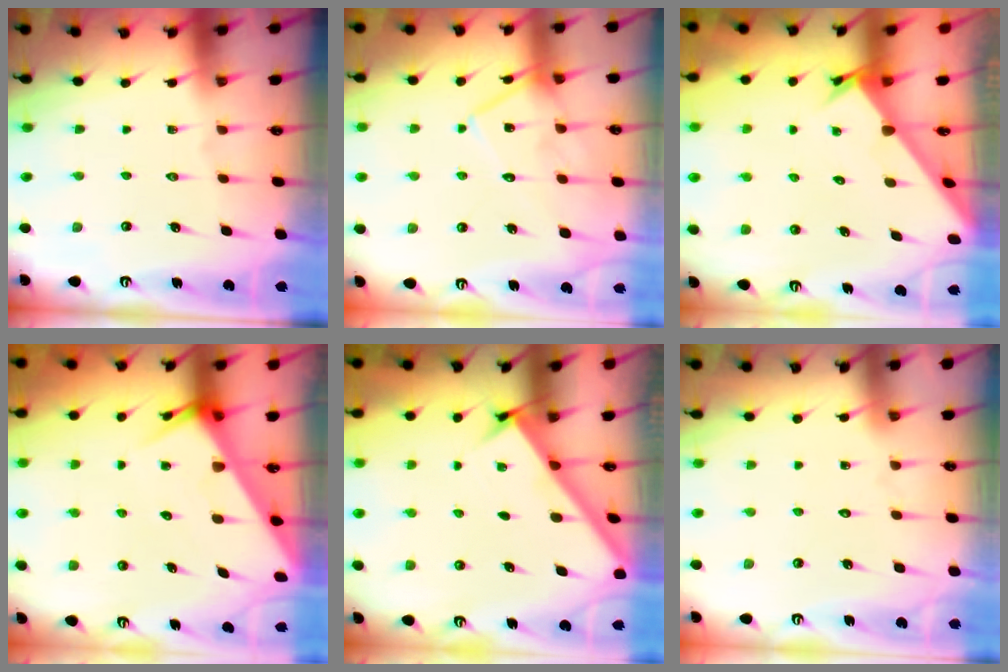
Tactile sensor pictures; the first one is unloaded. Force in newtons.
{"total": 13.9, "press": 13.8, "slide": 0.9}
{"total": 2.4, "press": 2.4, "slide": 0.1}
{"total": 4.9, "press": 4.8, "slide": 0.5}
{"total": 2.5, "press": 2.5, "slide": 0.3}
{"total": 1.9, "press": 1.9, "slide": 0.1}